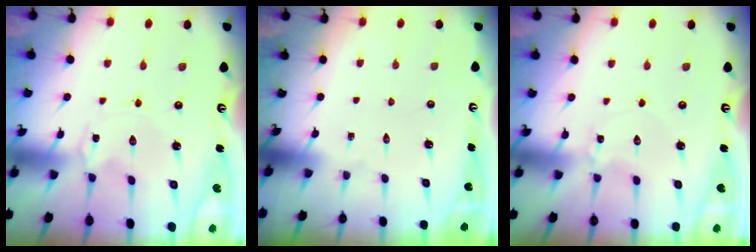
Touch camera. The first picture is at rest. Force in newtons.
{"total": 0.0}
{"total": 1.6, "press": 1.6, "slide": 0.1}